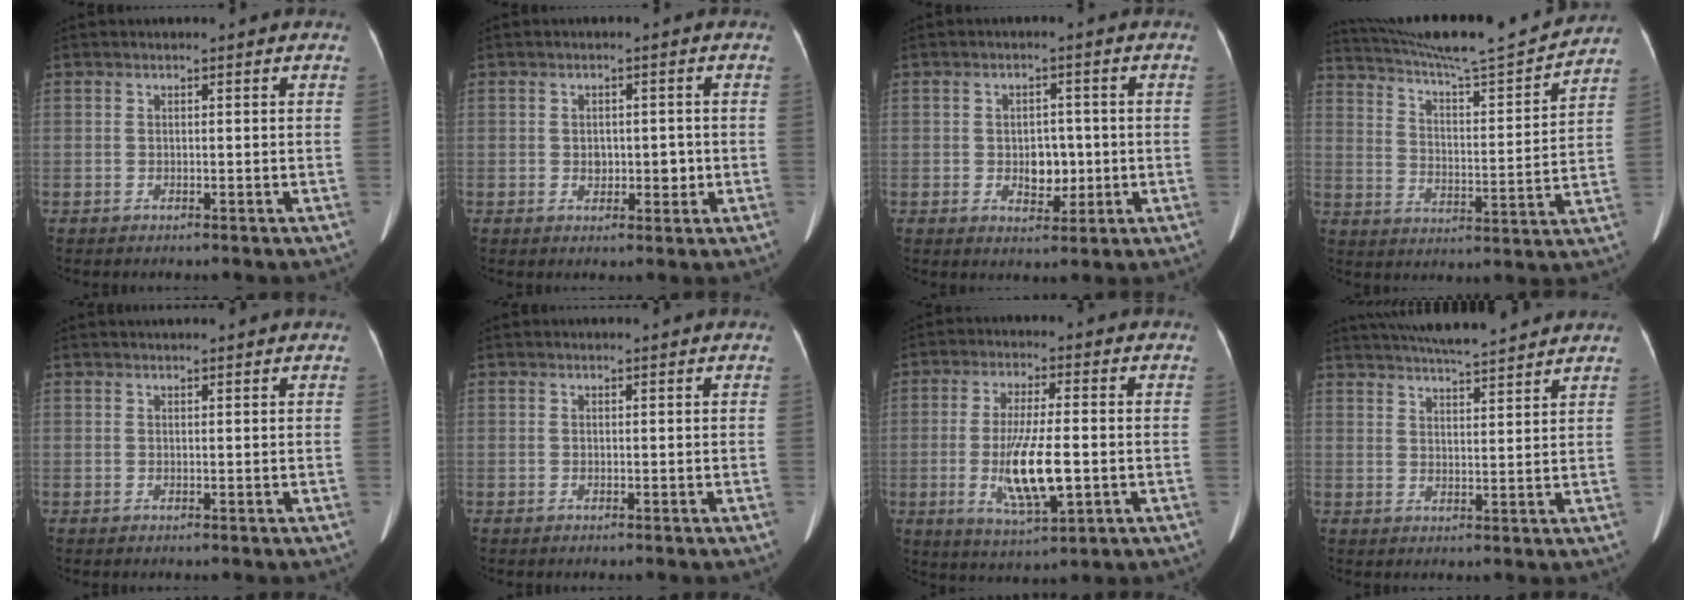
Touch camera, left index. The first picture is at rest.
{"total": 3.1, "force": [-0.3, 2.1, 2.2], "torque": [-0.030, 0.006, 0.002]}
{"total": 4.0, "force": [-0.6, 2.6, 2.9], "torque": [-0.044, 0.004, -0.002]}
{"total": 20.1, "force": [18.8, -0.2, 7.2], "torque": [-0.132, -0.024, 0.279]}
{"total": 3.8, "force": [3.6, 0.2, 1.3], "torque": [-0.017, 0.027, 0.042]}
{"total": 0.9, "force": [0.9, -0.1, 0.2], "torque": [-0.009, 0.004, 0.012]}
{"total": 10.4, "force": [-1.7, 1.9, 10.0], "torque": [-0.198, -0.018, -0.025]}
{"total": 13.1, "force": [11.9, 0.8, 5.4], "torque": [-0.096, 0.021, 0.173]}